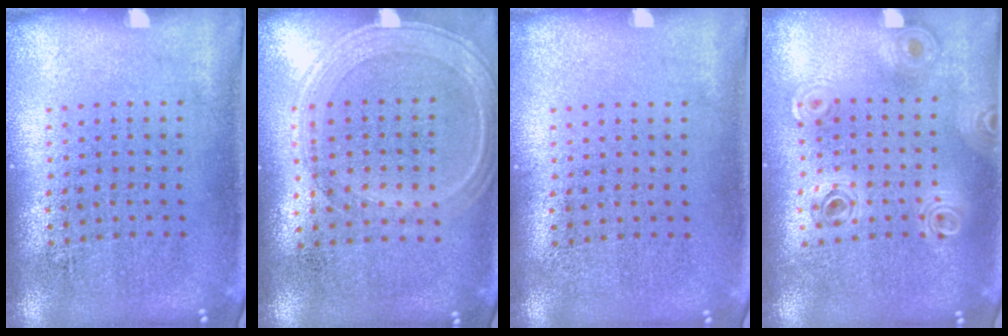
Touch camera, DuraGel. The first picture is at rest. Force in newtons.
{"total": 0.7, "press": 0.7, "slide": 0.2}
{"total": 0.0}
{"total": 0.9, "press": 0.9, "slide": 0.1}